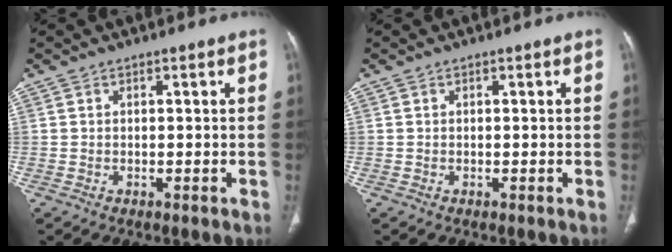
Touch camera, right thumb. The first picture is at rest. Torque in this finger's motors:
{"motor_torque": [0.10, 0.10, 0.00, -0.01, 0.00]}